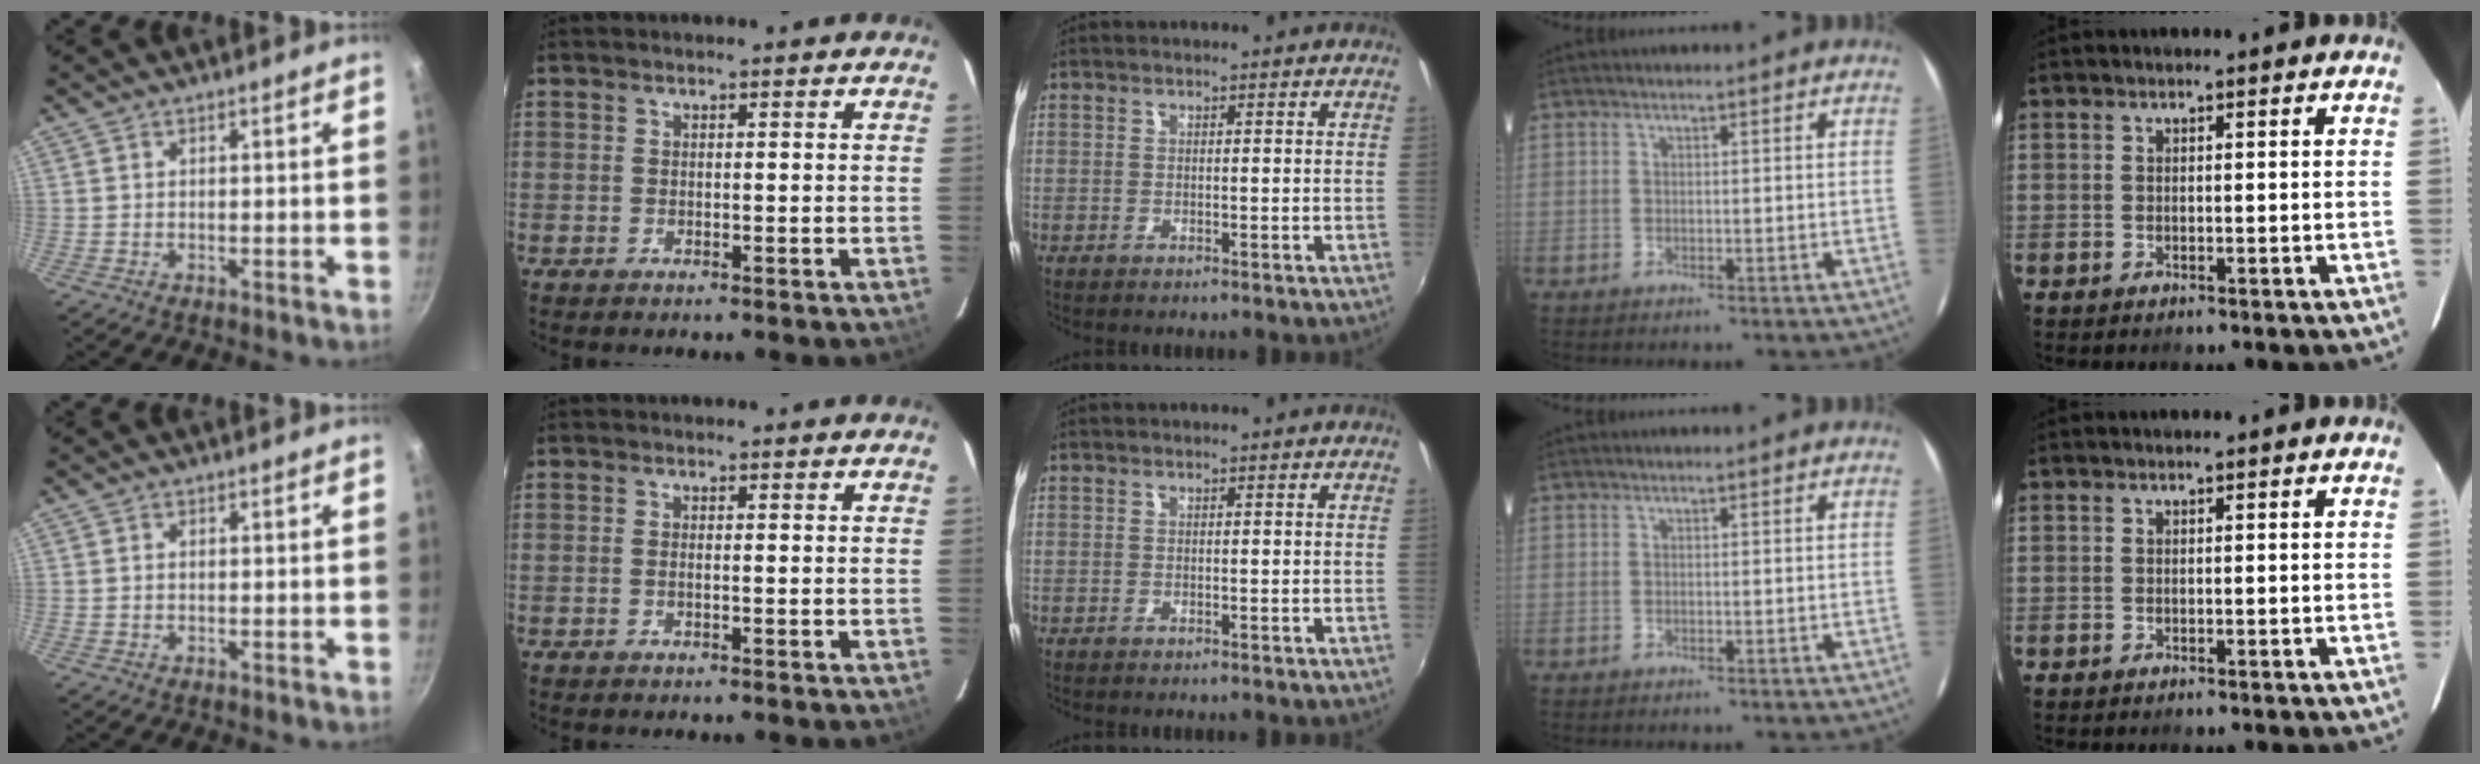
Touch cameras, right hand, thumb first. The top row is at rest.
{"thumb": {"total": 0.7, "force": [0.1, 0.6, 0.4], "torque": [-0.006, 0.004, 0.000]}, "index": {"total": 0.6, "force": [-0.2, -0.1, 0.6], "torque": [-0.011, 0.001, -0.005]}}